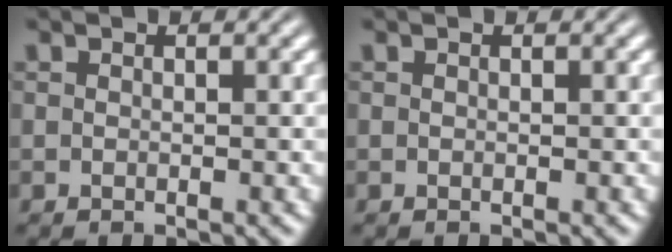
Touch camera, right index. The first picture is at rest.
{"total": 0.0}